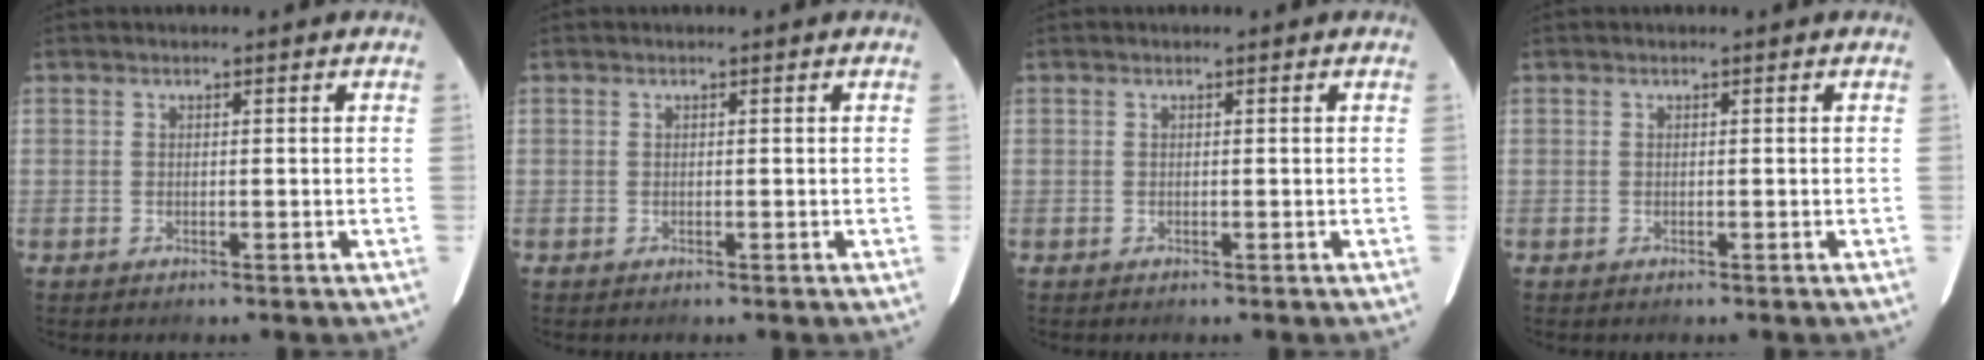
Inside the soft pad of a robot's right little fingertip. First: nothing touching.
{"total": 0.0}
{"total": 0.0}
{"total": 0.0}